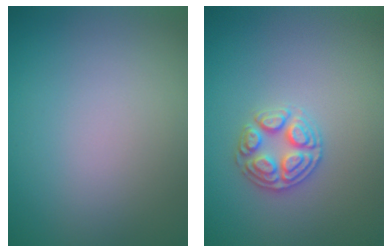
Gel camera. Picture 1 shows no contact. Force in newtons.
{"total": 2.9, "press": 2.9, "slide": 0.1}